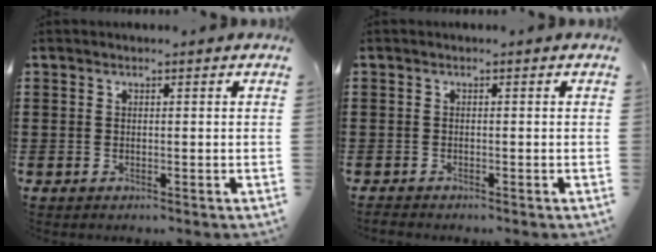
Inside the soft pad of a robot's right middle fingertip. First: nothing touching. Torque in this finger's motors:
{"motor_torque": [0.01, 0.00, -0.02, 0.01]}